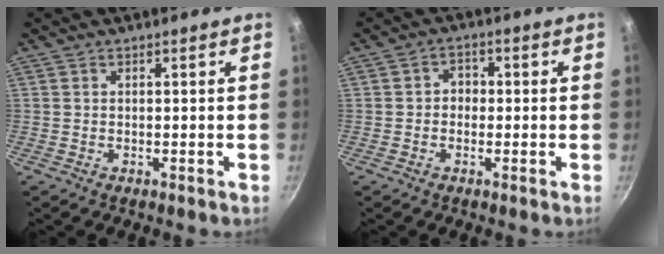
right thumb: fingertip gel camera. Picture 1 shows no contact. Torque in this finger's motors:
{"motor_torque": [-0.58, 0.06, 0.00, 0.20, 0.05]}